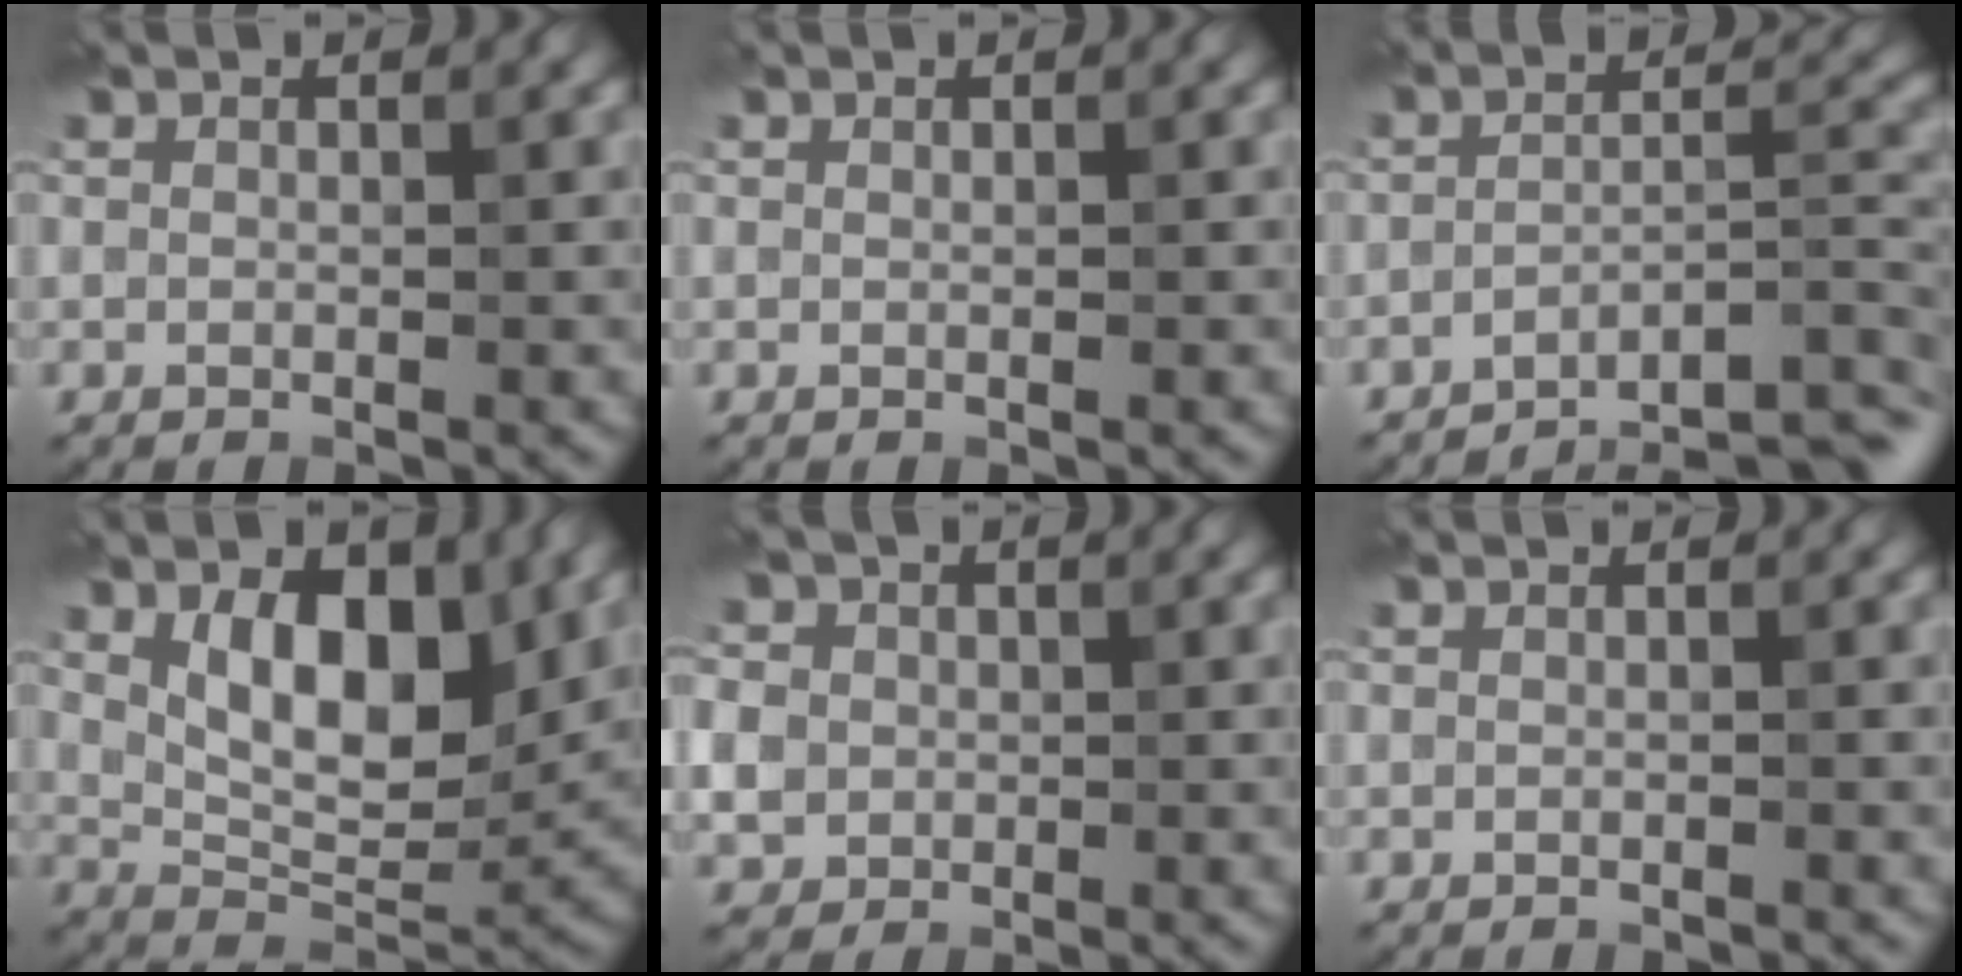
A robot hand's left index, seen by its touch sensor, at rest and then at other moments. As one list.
[{"total": 0.0}, {"total": 7.7, "force": [-6.4, 1.3, 4.1], "torque": [-0.057, 0.005, -0.096]}, {"total": 8.7, "force": [2.9, 4.4, 6.9], "torque": [-0.111, -0.009, 0.049]}, {"total": 4.8, "force": [0.1, 4.3, 2.0], "torque": [-0.054, 0.022, -0.010]}, {"total": 0.7, "force": [-0.6, 0.1, 0.3], "torque": [-0.002, 0.005, -0.015]}]